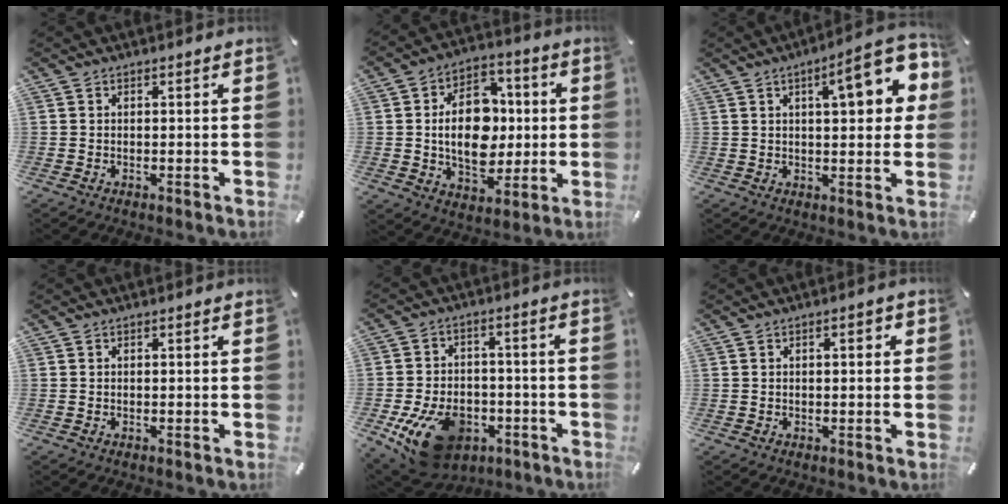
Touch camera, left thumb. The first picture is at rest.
{"total": 15.8, "force": [0.0, 11.6, 10.8], "torque": [-0.196, 0.008, -0.001]}
{"total": 13.7, "force": [5.2, 4.7, 11.7], "torque": [-0.149, -0.020, 0.078]}
{"total": 0.0}
{"total": 15.5, "force": [-7.1, 10.1, 9.3], "torque": [-0.168, 0.036, -0.114]}
{"total": 2.1, "force": [0.4, 0.9, 1.8], "torque": [-0.028, 0.005, 0.002]}